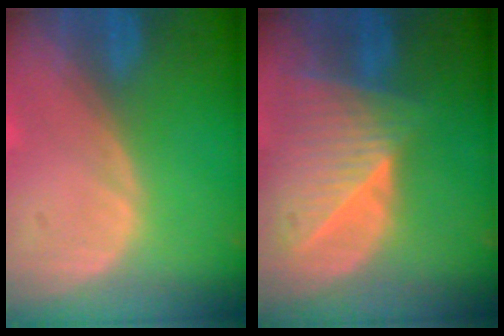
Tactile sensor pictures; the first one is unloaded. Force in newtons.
{"total": 9.0, "press": 8.0, "slide": 4.1}